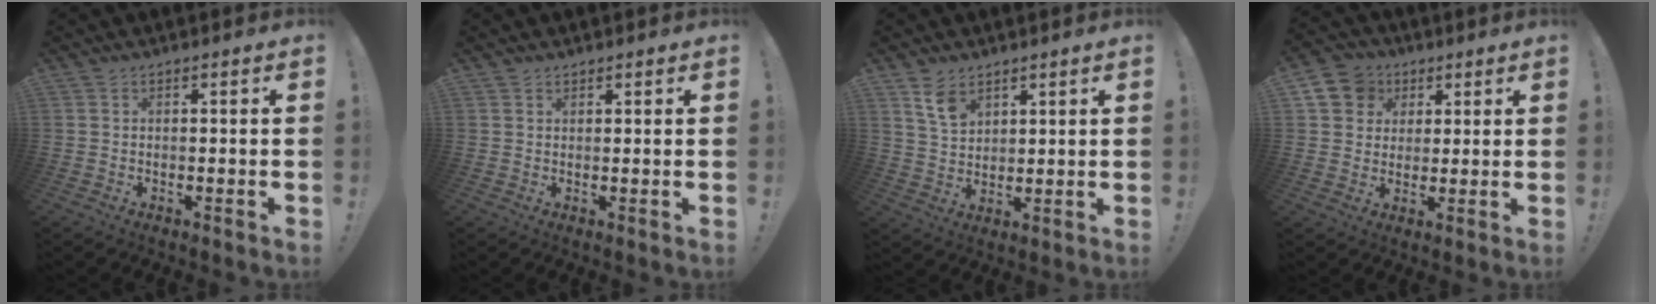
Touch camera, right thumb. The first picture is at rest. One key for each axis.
{"total": 1.0, "fx": 0.9, "fy": 0.2, "fz": -0.2, "tx": 0.011, "ty": -0.006, "tz": 0.017}
{"total": 7.9, "fx": 5.0, "fy": 5.1, "fz": 3.3, "tx": -0.052, "ty": -0.025, "tz": 0.096}
{"total": 10.1, "fx": 3.8, "fy": 8.8, "fz": 3.3, "tx": -0.044, "ty": -0.010, "tz": 0.078}